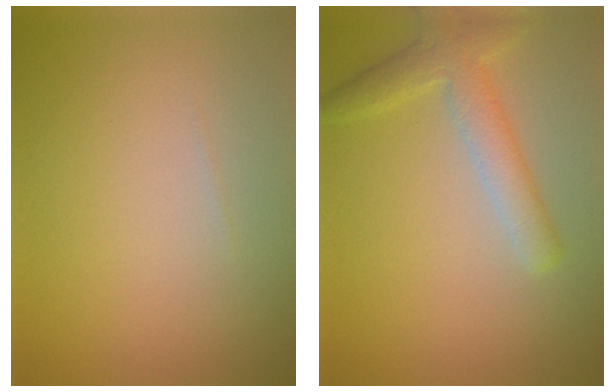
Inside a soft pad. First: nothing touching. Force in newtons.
{"total": 3.6, "press": 3.6, "slide": 0.2}